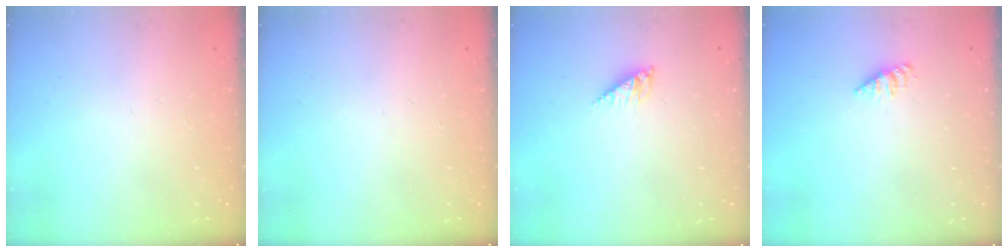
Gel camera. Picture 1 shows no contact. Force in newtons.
{"total": 0.0}
{"total": 3.5, "press": 3.5, "slide": 0.5}
{"total": 2.6, "press": 2.6, "slide": 0.4}